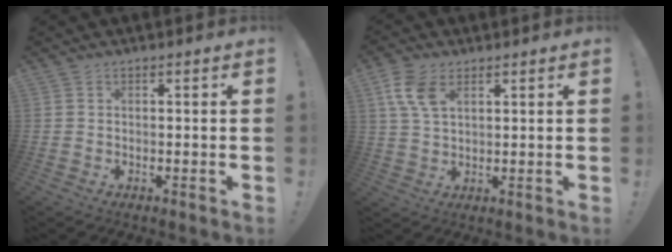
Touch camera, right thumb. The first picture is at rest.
{"total": 7.9, "force": [3.7, 4.4, 5.4], "torque": [-0.118, -0.007, 0.070]}